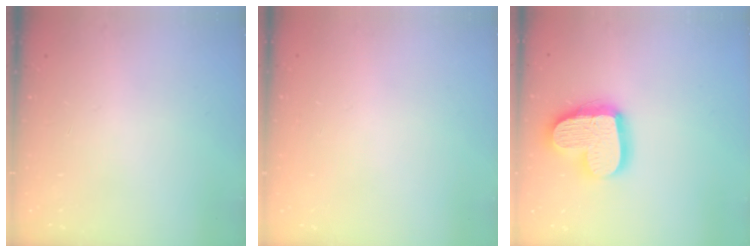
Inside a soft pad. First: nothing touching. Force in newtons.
{"total": 0.0}
{"total": 17.3, "press": 17.3, "slide": 1.5}